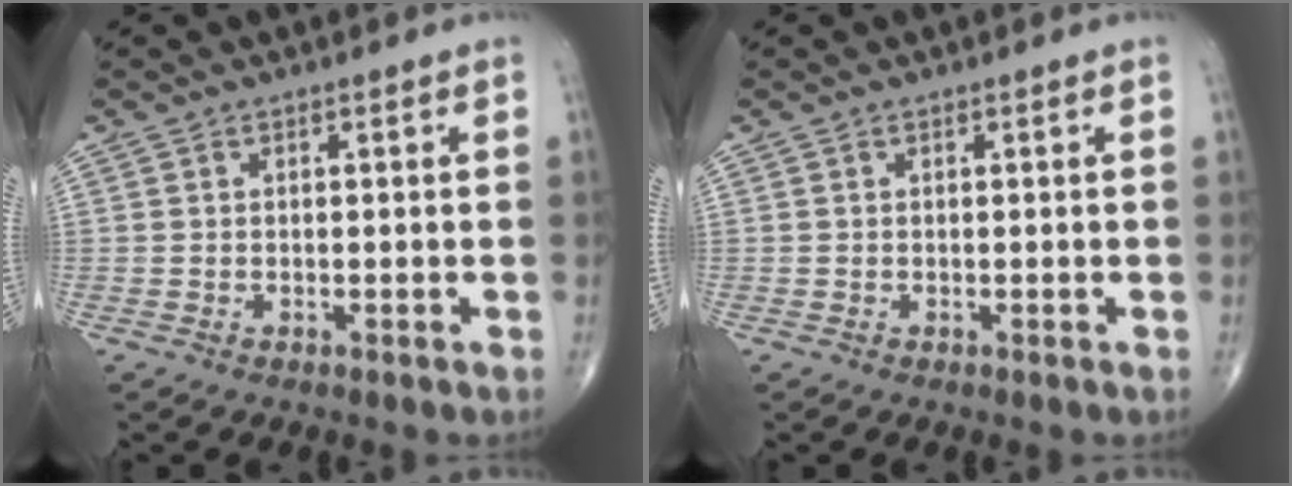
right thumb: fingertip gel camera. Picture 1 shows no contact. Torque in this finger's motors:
{"motor_torque": [0.02, -0.01, -0.04, 0.01, 0.00]}